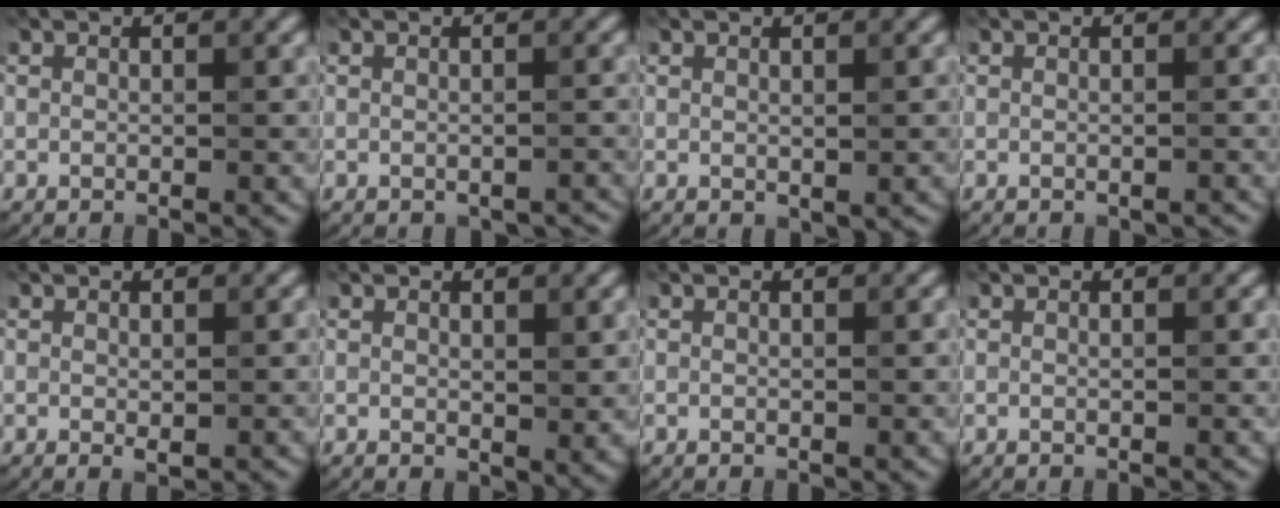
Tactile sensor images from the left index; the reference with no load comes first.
{"total": 1.0, "force": [-0.7, 0.5, 0.5], "torque": [-0.009, -0.007, -0.007]}
{"total": 0.5, "force": [0.3, 0.3, 0.3], "torque": [-0.002, -0.002, 0.008]}
{"total": 0.7, "force": [-0.5, 0.2, 0.4], "torque": [-0.007, -0.003, -0.004]}
{"total": 0.7, "force": [0.1, 0.3, 0.6], "torque": [-0.006, -0.002, 0.003]}
{"total": 1.5, "force": [0.7, 0.8, 1.0], "torque": [-0.013, -0.008, 0.019]}
{"total": 0.0}
{"total": 0.0}